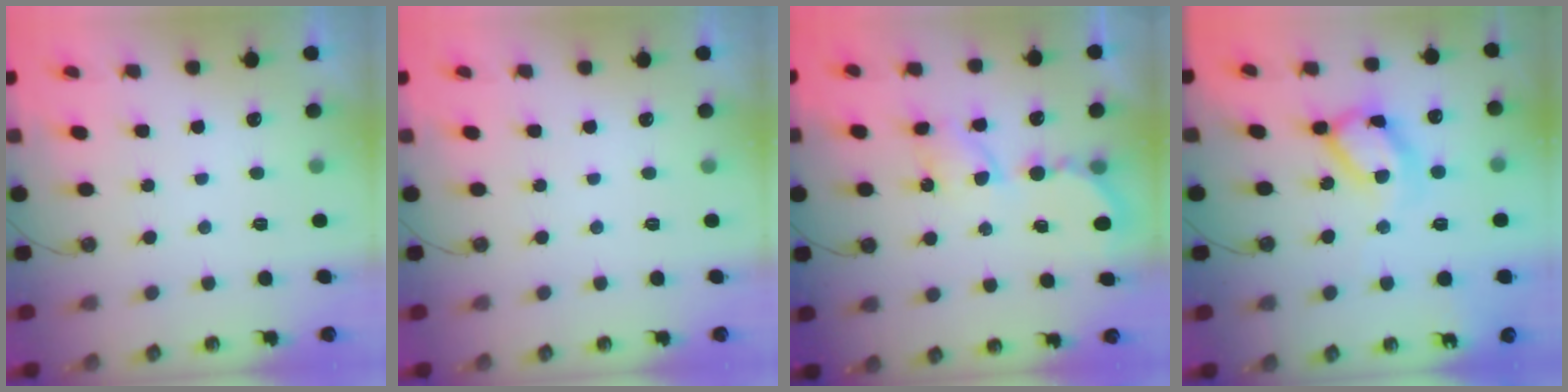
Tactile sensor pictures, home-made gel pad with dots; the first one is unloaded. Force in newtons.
{"total": 0.0}
{"total": 6.3, "press": 6.3, "slide": 0.6}
{"total": 15.9, "press": 15.9, "slide": 1.1}